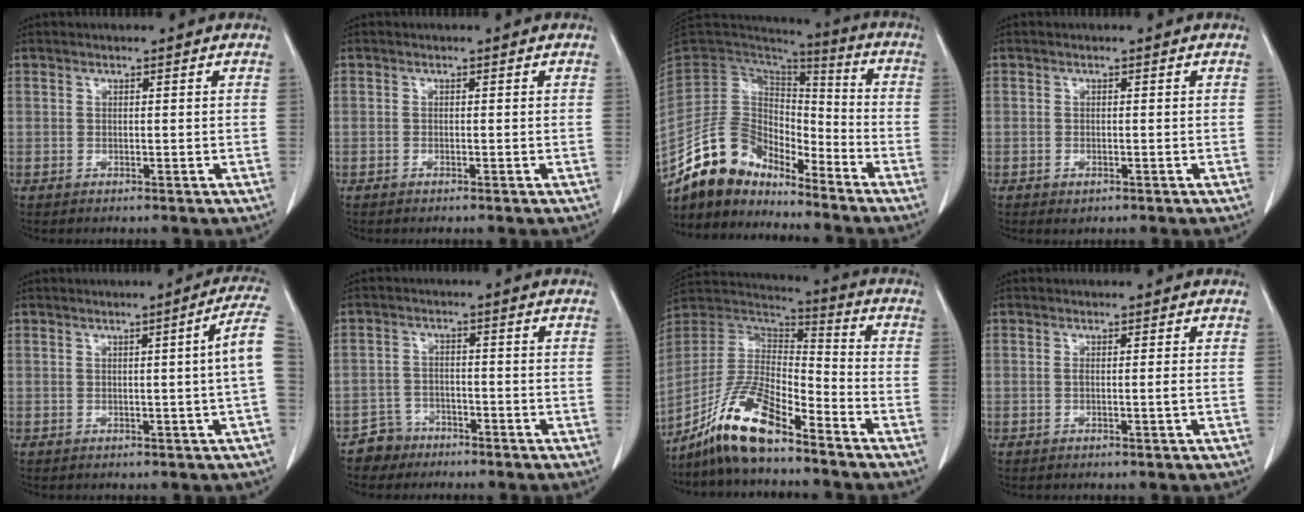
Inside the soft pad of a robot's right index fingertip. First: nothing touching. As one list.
[{"total": 0.0}, {"total": 13.7, "force": [-11.8, 5.8, 3.8], "torque": [-0.073, 0.046, -0.223]}, {"total": 1.0, "force": [-0.6, 0.6, 0.5], "torque": [-0.010, -0.001, -0.003]}, {"total": 5.6, "force": [0.2, -1.1, 5.5], "torque": [-0.061, 0.004, 0.000]}, {"total": 3.9, "force": [-3.0, 2.5, -0.6], "torque": [0.011, 0.010, -0.054]}, {"total": 13.8, "force": [-9.9, 2.9, 9.2], "torque": [-0.190, 0.007, -0.186]}, {"total": 0.9, "force": [-0.2, -0.2, 0.8], "torque": [-0.016, -0.001, -0.002]}]